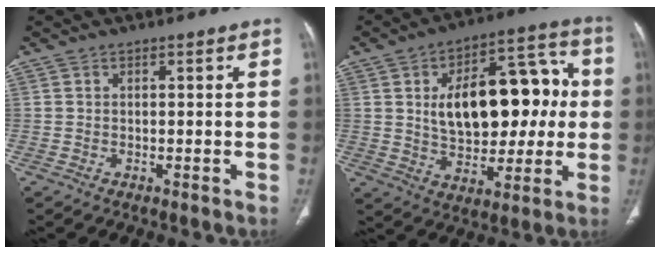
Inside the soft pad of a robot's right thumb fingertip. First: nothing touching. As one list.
[{"total": 21.5, "force": [2.2, 12.3, 17.5], "torque": [-0.226, 0.028, 0.041]}]